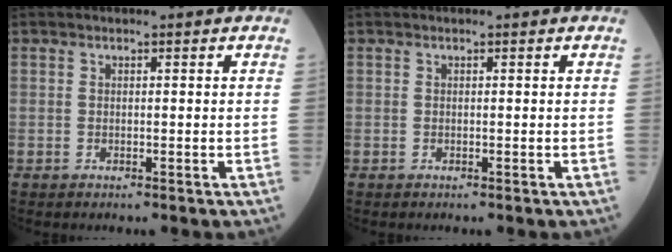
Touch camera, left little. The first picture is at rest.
{"total": 0.0}